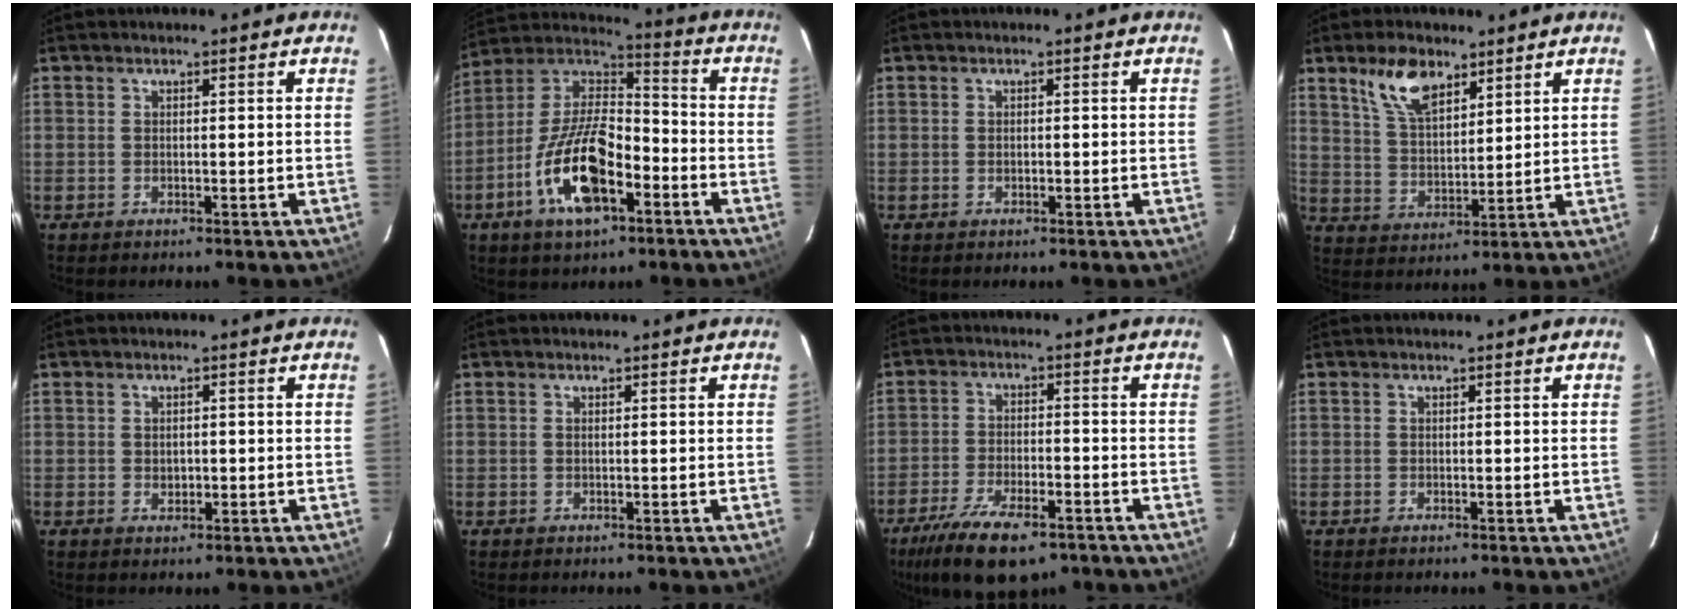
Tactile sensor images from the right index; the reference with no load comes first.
{"total": 17.9, "force": [-7.6, 8.1, 14.0], "torque": [-0.280, 0.002, -0.141]}
{"total": 0.6, "force": [-0.2, 0.5, 0.3], "torque": [-0.004, 0.000, -0.002]}
{"total": 9.5, "force": [6.1, 4.5, 5.8], "torque": [-0.107, 0.013, 0.122]}
{"total": 1.7, "force": [-0.1, 1.5, 0.8], "torque": [-0.011, 0.001, 0.000]}
{"total": 0.0}
{"total": 15.1, "force": [-10.4, 5.9, 9.2], "torque": [-0.198, -0.032, -0.174]}
{"total": 0.0}